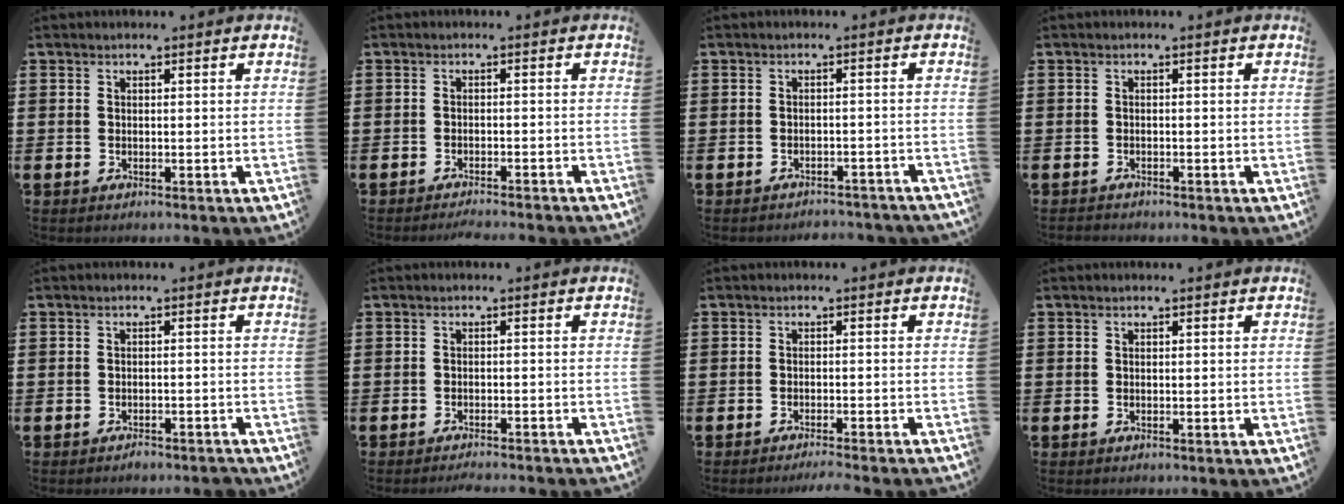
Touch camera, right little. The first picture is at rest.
{"total": 1.4, "force": [-1.3, -0.2, 0.3], "torque": [-0.003, 0.001, -0.026]}
{"total": 1.7, "force": [-1.7, 0.0, 0.0], "torque": [-0.005, 0.004, -0.037]}
{"total": 0.6, "force": [-0.6, 0.1, 0.0], "torque": [-0.001, -0.002, -0.012]}
{"total": 1.0, "force": [-1.0, 0.2, 0.2], "torque": [-0.008, -0.001, -0.020]}
{"total": 1.2, "force": [-1.2, -0.2, 0.2], "torque": [-0.003, 0.001, -0.024]}
{"total": 1.3, "force": [-1.3, -0.2, 0.4], "torque": [-0.005, 0.001, -0.025]}
{"total": 0.0}